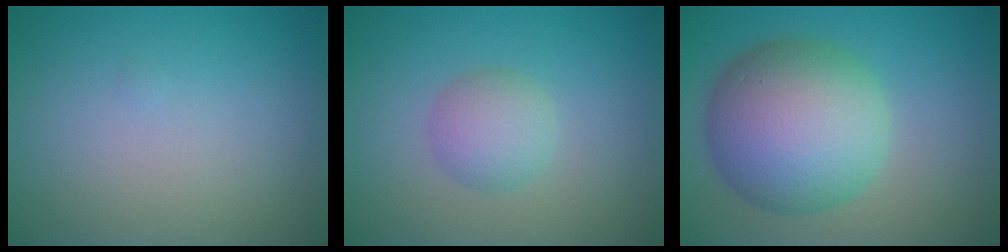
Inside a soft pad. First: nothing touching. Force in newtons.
{"total": 2.7, "press": 2.7, "slide": 0.1}
{"total": 10.3, "press": 10.3, "slide": 0.4}